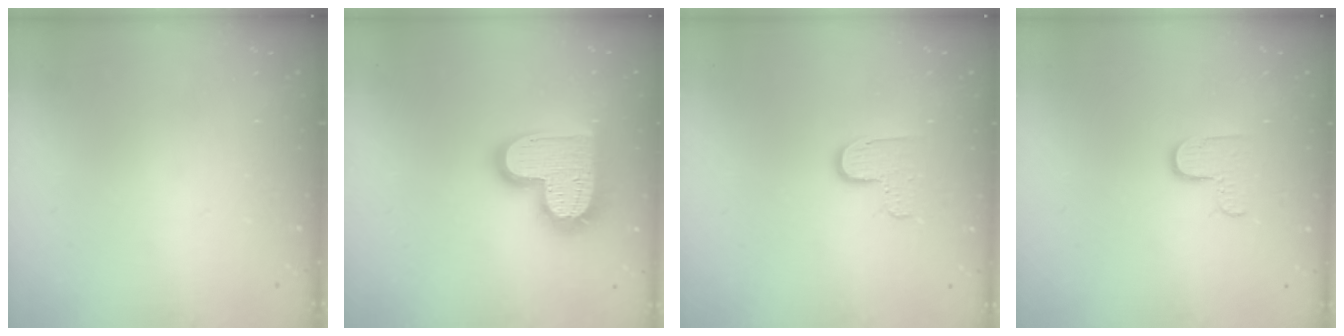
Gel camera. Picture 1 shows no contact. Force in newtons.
{"total": 17.6, "press": 17.5, "slide": 1.0}
{"total": 7.0, "press": 7.0, "slide": 0.2}
{"total": 4.8, "press": 4.8, "slide": 0.4}